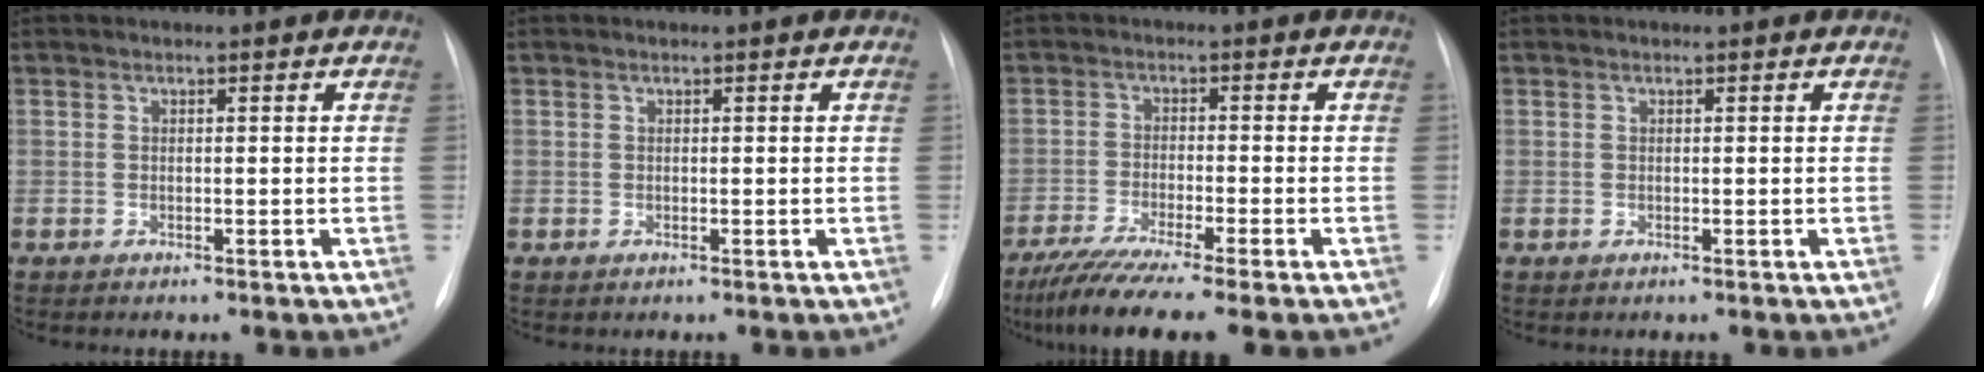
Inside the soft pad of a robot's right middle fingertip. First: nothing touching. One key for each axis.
{"total": 0.0}
{"total": 10.0, "fx": -7.9, "fy": -0.4, "fz": 6.1, "tx": -0.100, "ty": -0.031, "tz": -0.129}
{"total": 0.0}